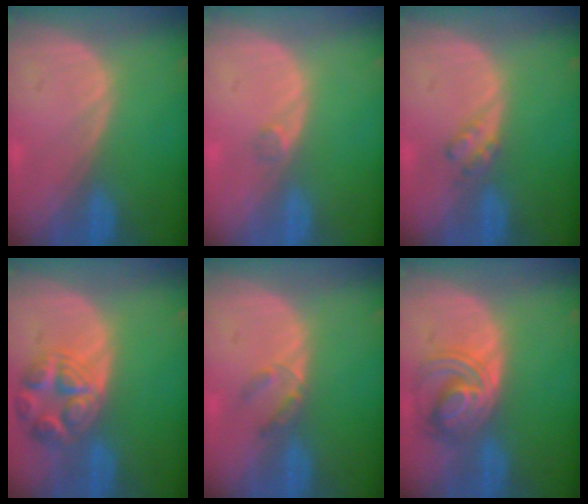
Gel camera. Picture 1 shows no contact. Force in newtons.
{"total": 1.2, "press": 1.0, "slide": 0.7}
{"total": 2.3, "press": 2.2, "slide": 0.3}
{"total": 7.8, "press": 7.0, "slide": 3.5}
{"total": 2.5, "press": 2.3, "slide": 1.0}
{"total": 6.4, "press": 6.3, "slide": 0.7}